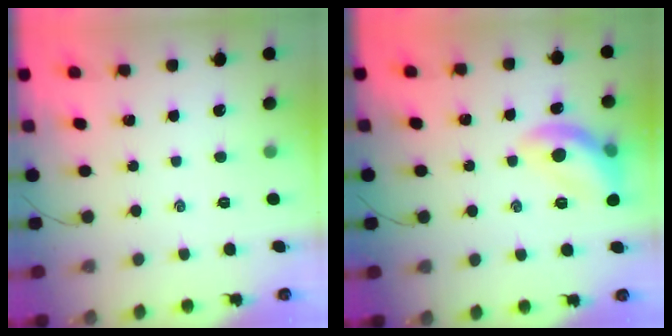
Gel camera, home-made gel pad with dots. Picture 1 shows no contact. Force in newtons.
{"total": 11.1, "press": 11.1, "slide": 0.5}